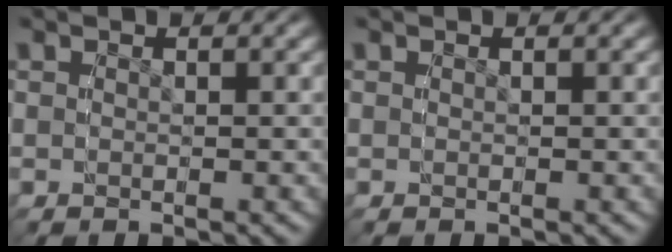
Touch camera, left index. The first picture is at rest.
{"total": 0.0}